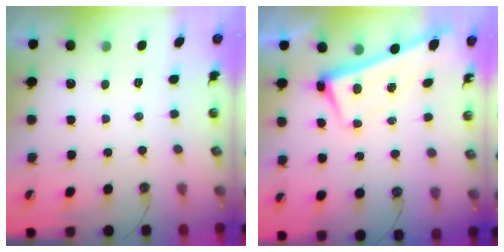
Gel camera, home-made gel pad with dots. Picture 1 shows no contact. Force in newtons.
{"total": 2.5, "press": 2.4, "slide": 0.6}